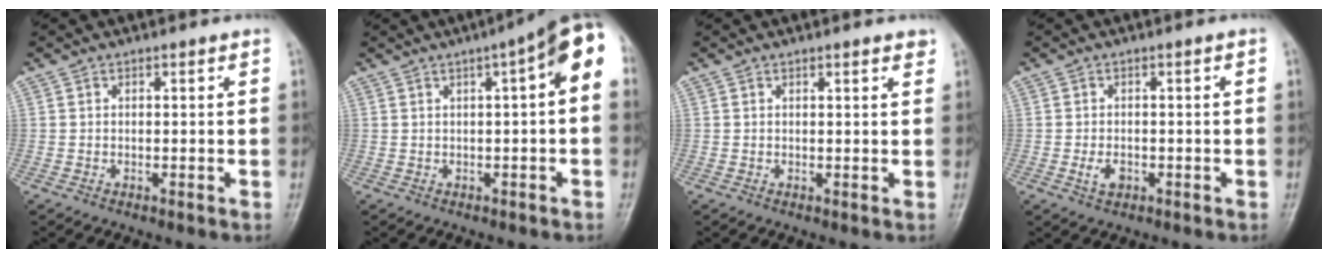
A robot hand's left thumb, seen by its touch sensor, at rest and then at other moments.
{"total": 8.8, "force": [1.7, 2.1, 8.4], "torque": [-0.107, 0.028, 0.013]}
{"total": 1.9, "force": [1.4, 0.4, 1.2], "torque": [-0.010, -0.002, 0.014]}
{"total": 2.4, "force": [-1.0, 1.6, 1.6], "torque": [-0.032, 0.005, -0.014]}